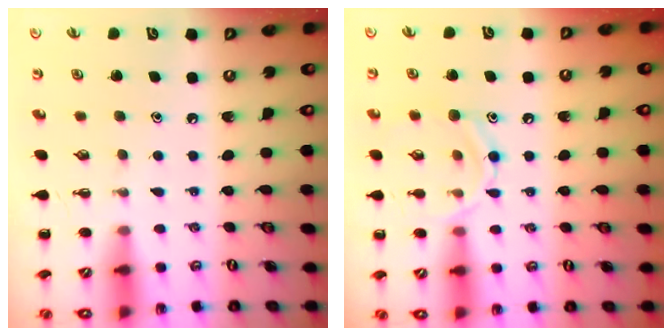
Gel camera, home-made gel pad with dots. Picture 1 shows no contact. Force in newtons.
{"total": 9.9, "press": 9.9, "slide": 1.0}